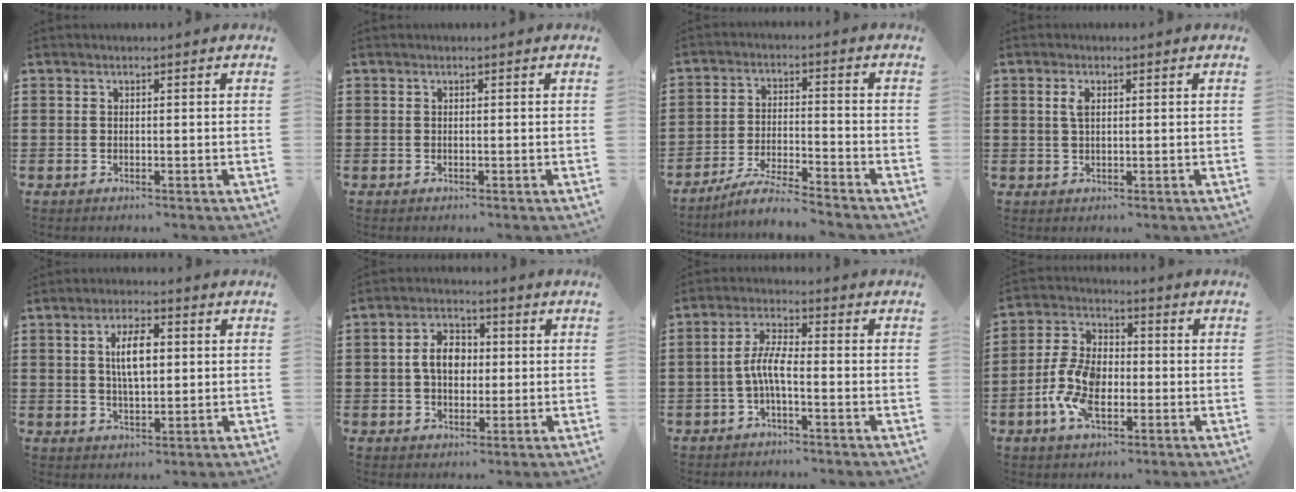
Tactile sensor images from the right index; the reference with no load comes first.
{"total": 0.0}
{"total": 5.7, "force": [-5.3, -0.1, 2.1], "torque": [-0.056, -0.011, -0.107]}
{"total": 1.3, "force": [0.4, 0.5, 1.1], "torque": [-0.024, 0.003, 0.006]}
{"total": 6.0, "force": [0.9, 2.2, 5.4], "torque": [-0.093, 0.001, 0.010]}
{"total": 5.6, "force": [0.2, 3.9, 4.0], "torque": [-0.078, 0.014, -0.003]}
{"total": 5.1, "force": [-1.6, 1.1, 4.7], "torque": [-0.112, -0.006, -0.038]}
{"total": 8.8, "force": [-2.4, 5.0, 6.8], "torque": [-0.169, -0.003, -0.052]}